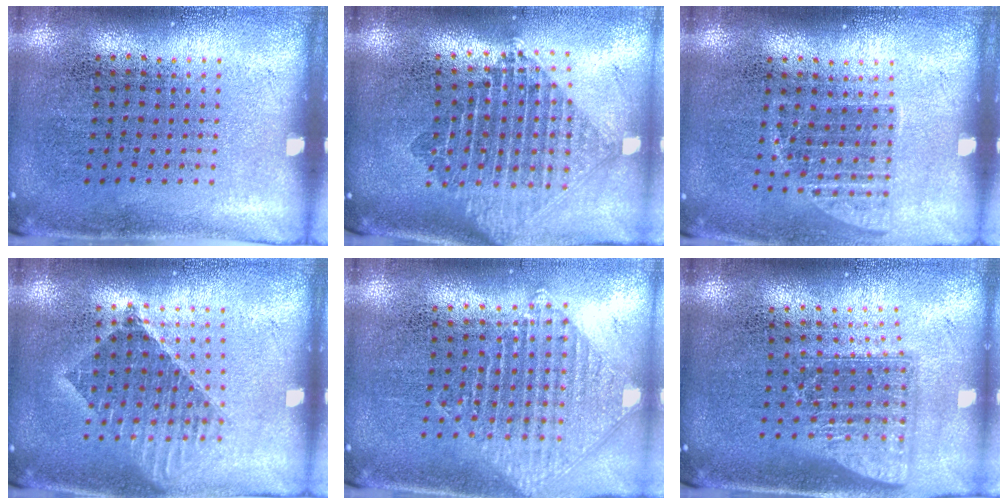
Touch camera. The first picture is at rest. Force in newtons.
{"total": 2.3, "press": 1.8, "slide": 1.4}
{"total": 1.2, "press": 1.0, "slide": 0.7}
{"total": 1.5, "press": 1.3, "slide": 0.8}
{"total": 1.0, "press": 1.0, "slide": 0.2}
{"total": 1.6, "press": 1.2, "slide": 1.0}